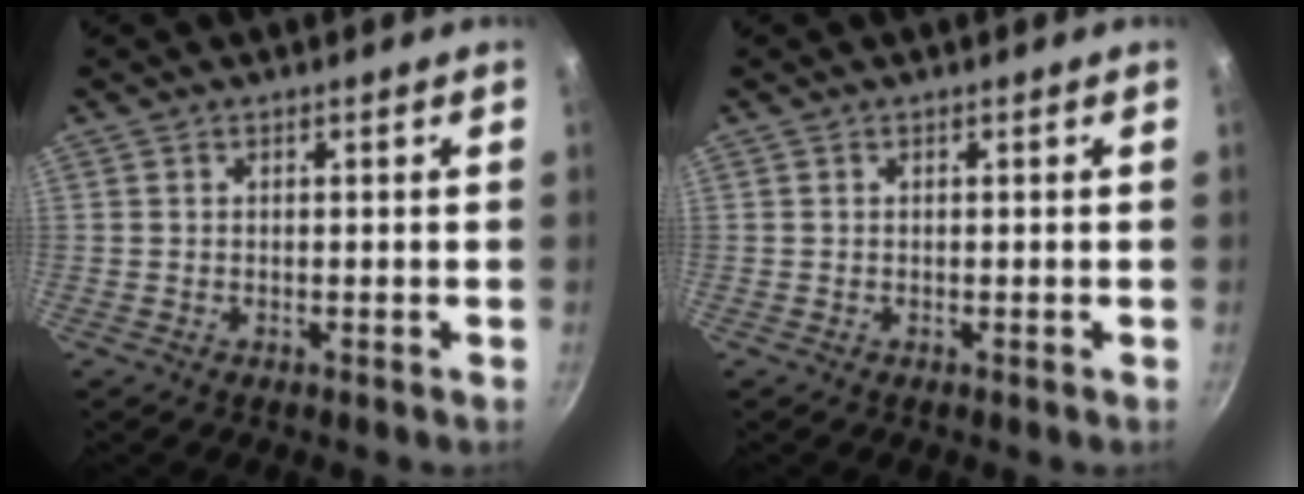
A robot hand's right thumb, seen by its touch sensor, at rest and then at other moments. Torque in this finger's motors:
{"motor_torque": [-0.51, 0.35, -0.03, -0.19, 0.00]}